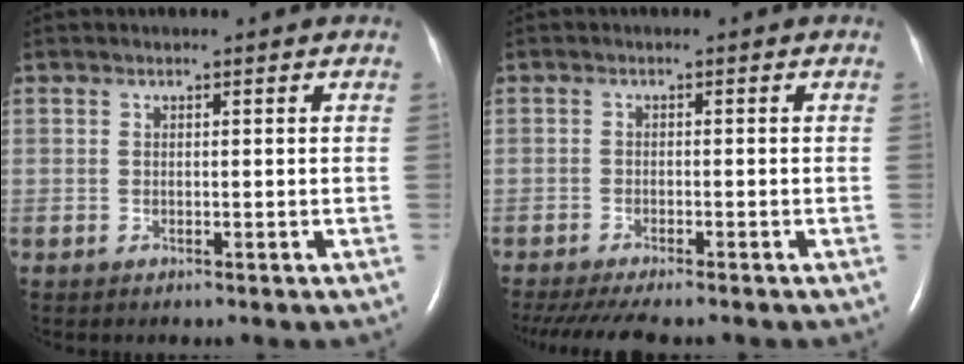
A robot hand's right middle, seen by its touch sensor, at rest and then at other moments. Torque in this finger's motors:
{"motor_torque": [0.20, -0.22, 0.05, 0.02]}